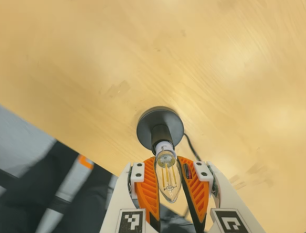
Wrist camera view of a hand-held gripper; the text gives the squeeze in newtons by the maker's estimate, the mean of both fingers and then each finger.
{"total": 14.0, "left": 13.2, "right": 14.7}